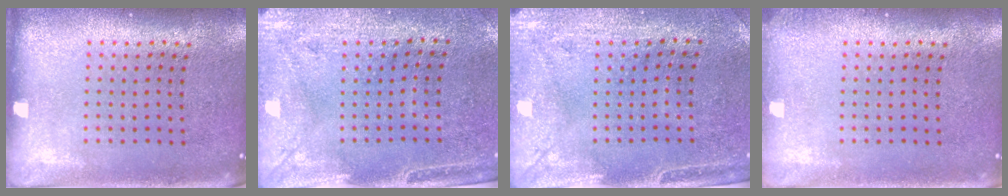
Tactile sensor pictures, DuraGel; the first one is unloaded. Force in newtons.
{"total": 2.9, "press": 2.5, "slide": 1.6}
{"total": 3.0, "press": 2.4, "slide": 1.7}
{"total": 0.7, "press": 0.7, "slide": 0.2}